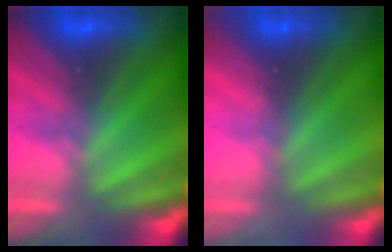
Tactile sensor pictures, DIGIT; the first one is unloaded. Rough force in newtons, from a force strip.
{"total": 2.3}